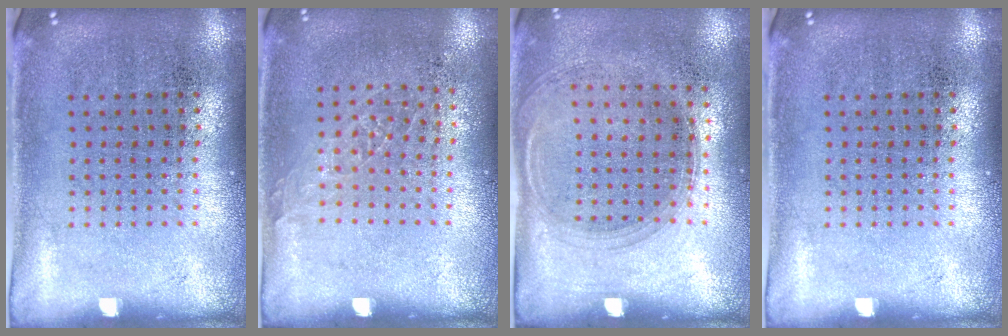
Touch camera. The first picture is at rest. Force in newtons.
{"total": 0.8, "press": 0.8, "slide": 0.3}
{"total": 1.3, "press": 1.1, "slide": 0.7}
{"total": 0.0}